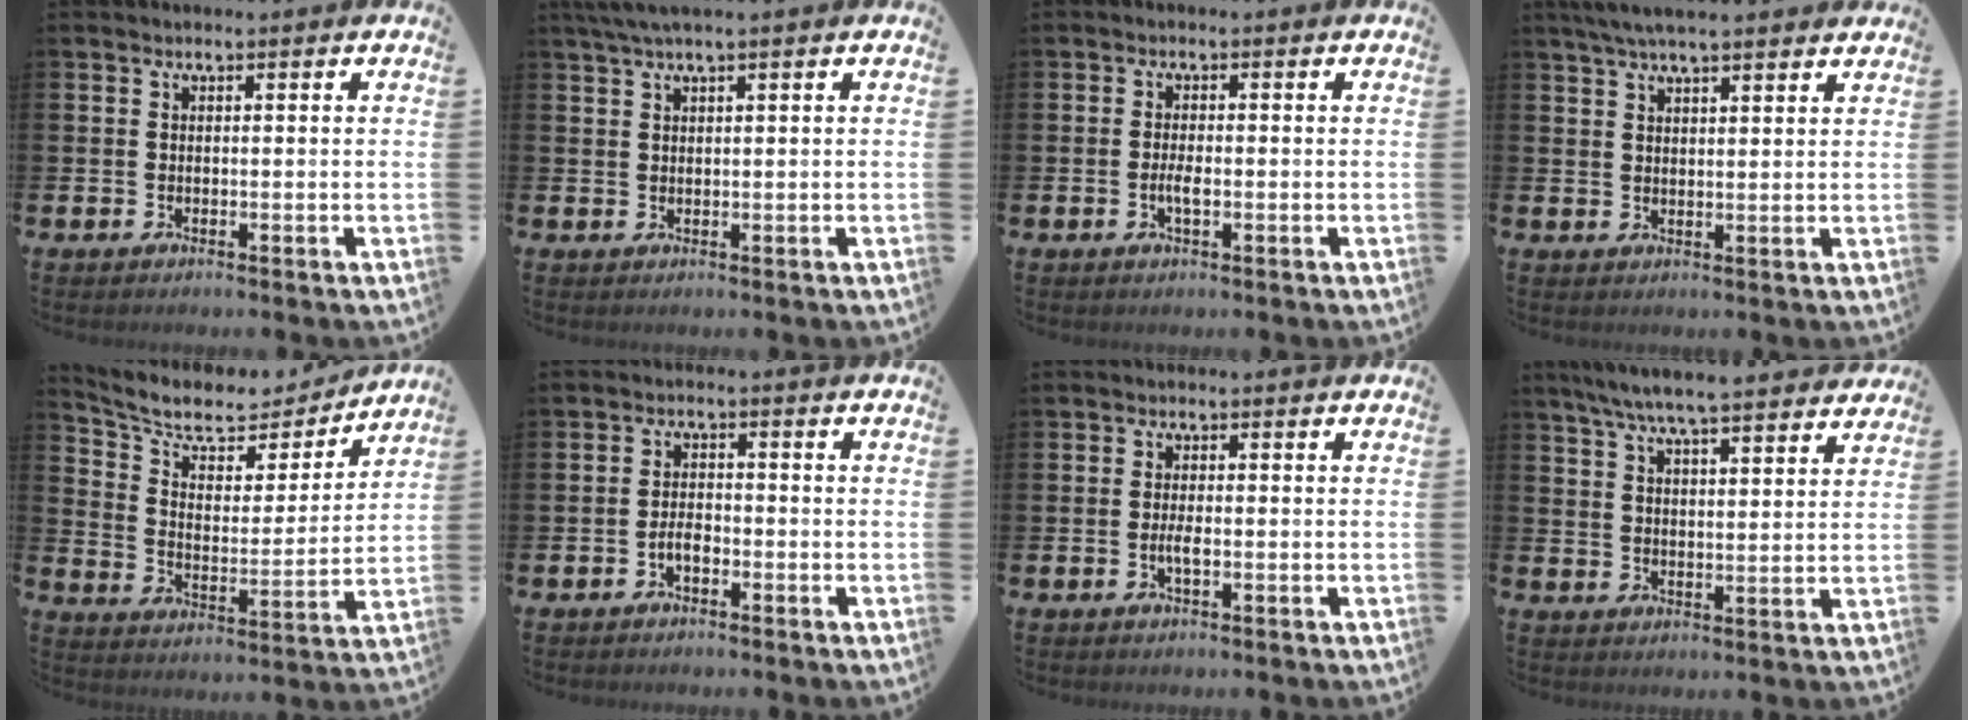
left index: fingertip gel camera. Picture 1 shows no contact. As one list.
[{"total": 2.3, "force": [1.7, -0.1, 1.6], "torque": [-0.036, 0.003, 0.031]}, {"total": 2.0, "force": [-0.6, 0.7, 1.8], "torque": [-0.028, -0.001, -0.012]}, {"total": 4.8, "force": [4.2, 0.6, 2.1], "torque": [-0.045, -0.008, 0.076]}, {"total": 8.8, "force": [7.4, 3.4, 3.1], "torque": [-0.085, -0.054, 0.122]}, {"total": 2.2, "force": [-1.0, 1.1, 1.6], "torque": [-0.026, 0.003, -0.021]}, {"total": 1.8, "force": [-0.4, 0.6, 1.7], "torque": [-0.025, -0.001, -0.009]}, {"total": 7.4, "force": [7.0, 0.6, 2.5], "torque": [-0.064, -0.032, 0.124]}]